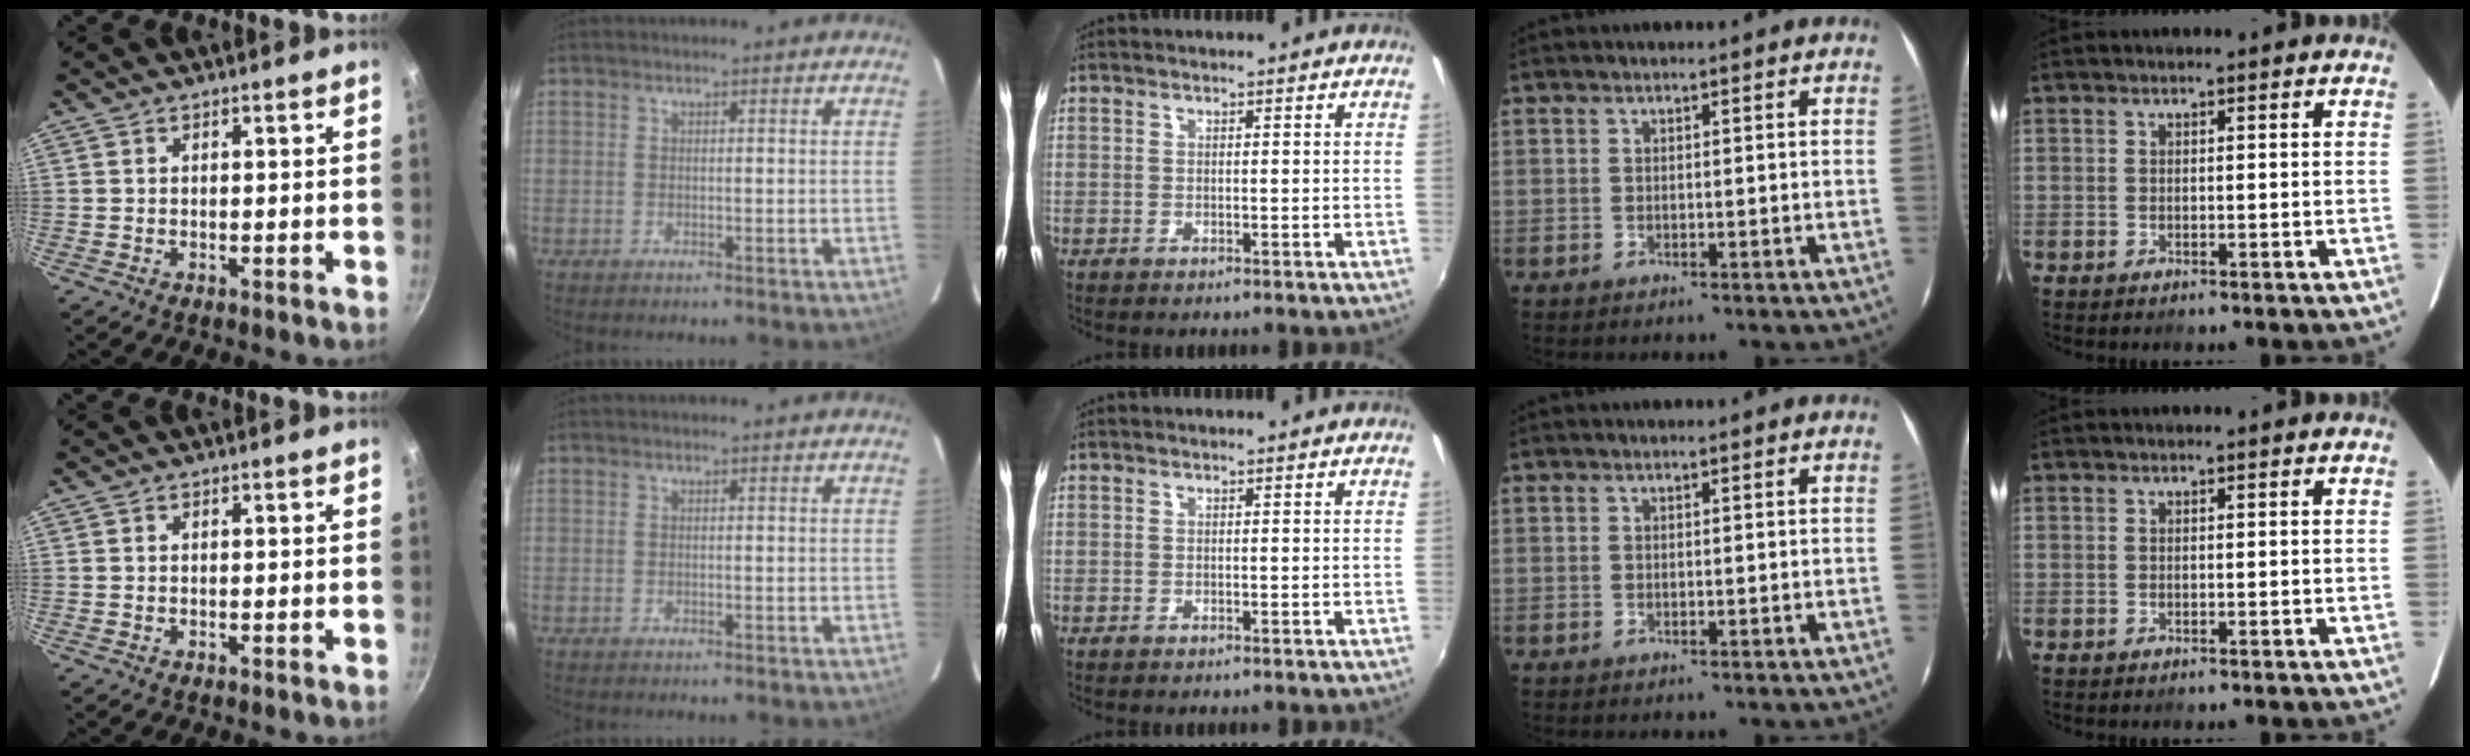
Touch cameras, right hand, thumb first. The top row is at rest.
{}